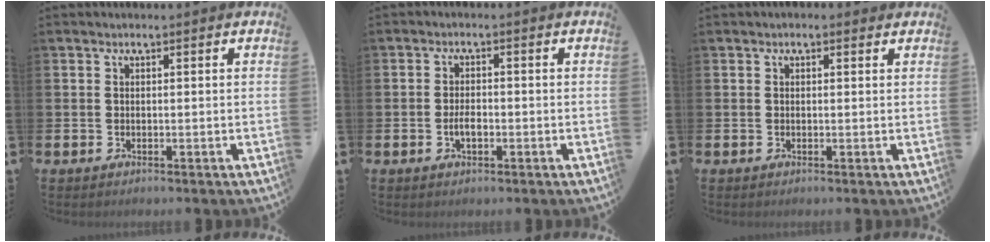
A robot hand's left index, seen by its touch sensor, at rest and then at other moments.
{"total": 2.4, "force": [-0.6, 1.2, 2.0], "torque": [-0.037, 0.003, -0.011]}
{"total": 0.5, "force": [0.2, 0.4, 0.2], "torque": [0.003, 0.003, 0.001]}